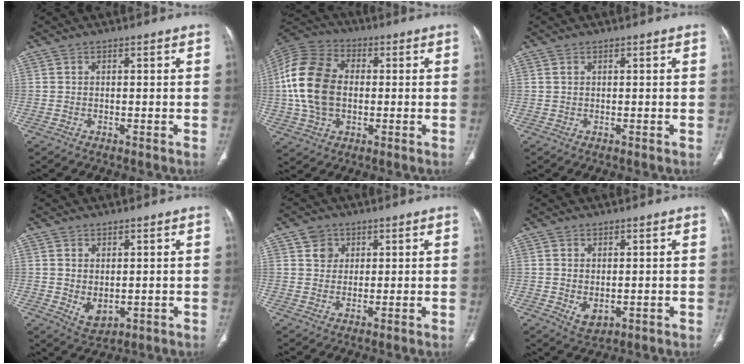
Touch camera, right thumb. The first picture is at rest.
{"total": 16.5, "force": [0.1, 11.3, 12.0], "torque": [-0.235, 0.021, -0.001]}
{"total": 0.7, "force": [0.4, 0.3, 0.5], "torque": [-0.014, 0.007, 0.011]}
{"total": 4.4, "force": [0.0, 2.9, 3.3], "torque": [-0.050, -0.009, 0.017]}
{"total": 3.7, "force": [1.8, 3.1, 0.9], "torque": [0.001, -0.009, 0.030]}
{"total": 3.5, "force": [-0.3, 2.3, 2.6], "torque": [-0.040, -0.008, 0.010]}